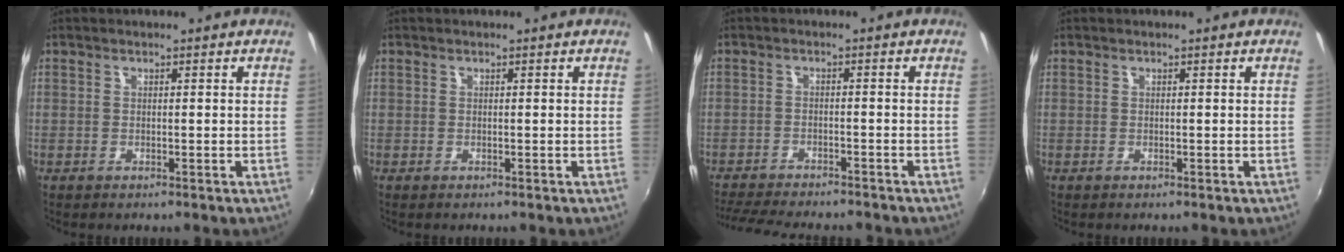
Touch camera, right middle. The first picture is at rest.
{"total": 0.0}
{"total": 11.7, "force": [-10.6, 1.9, 4.6], "torque": [-0.112, -0.022, -0.166]}
{"total": 0.0}